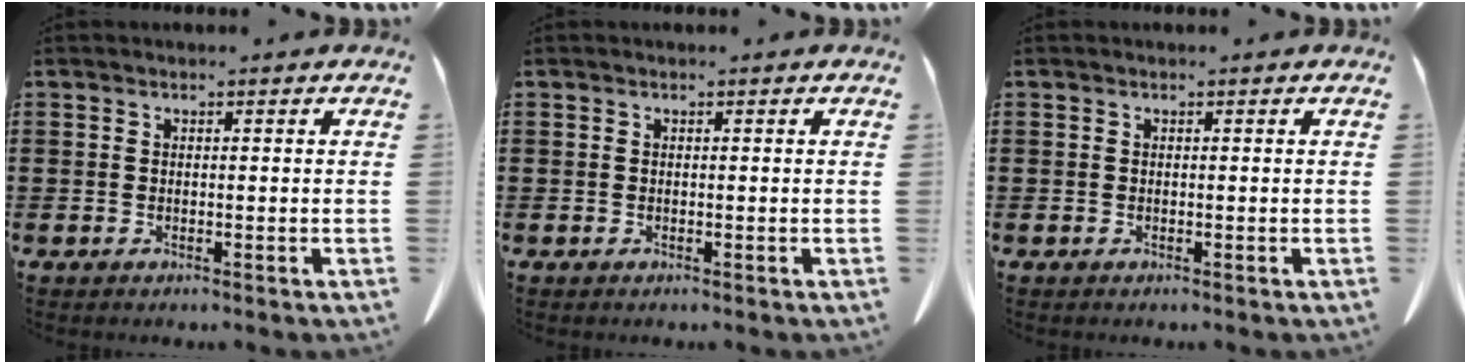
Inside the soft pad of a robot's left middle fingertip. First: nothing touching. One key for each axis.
{"total": 0.0}
{"total": 0.0}